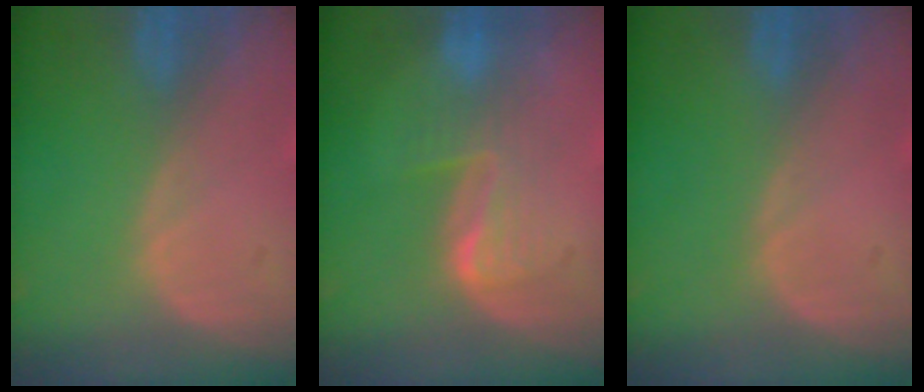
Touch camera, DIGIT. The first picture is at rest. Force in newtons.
{"total": 4.5, "press": 4.5, "slide": 0.5}
{"total": 0.0}